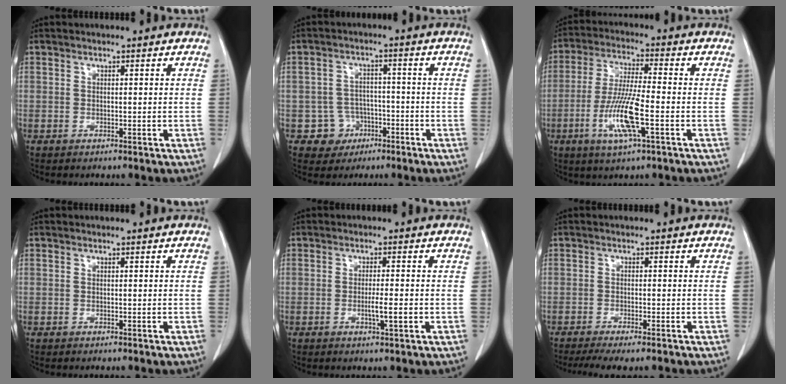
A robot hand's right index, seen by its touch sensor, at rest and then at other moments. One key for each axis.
{"total": 5.1, "fx": -2.2, "fy": 4.5, "fz": 0.0, "tx": 0.009, "ty": 0.015, "tz": -0.031}
{"total": 10.4, "fx": -3.4, "fy": 0.6, "fz": 9.8, "tx": -0.198, "ty": -0.014, "tz": -0.069}
{"total": 0.0}
{"total": 2.9, "fx": -0.8, "fy": 0.0, "fz": 2.8, "tx": -0.049, "ty": -0.003, "tz": -0.011}
{"total": 6.0, "fx": -4.8, "fy": 0.8, "fz": 3.5, "tx": -0.049, "ty": -0.012, "tz": -0.075}